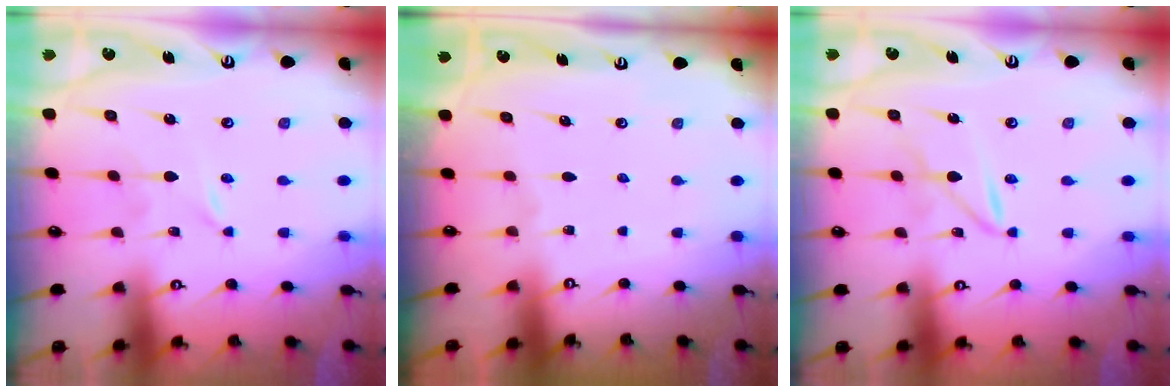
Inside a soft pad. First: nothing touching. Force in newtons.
{"total": 0.0}
{"total": 3.0, "press": 3.0, "slide": 0.3}